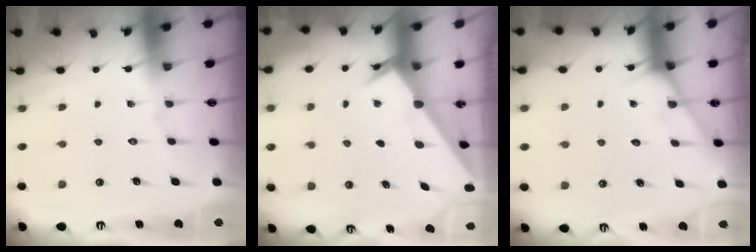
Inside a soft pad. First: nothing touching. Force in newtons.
{"total": 2.5, "press": 2.5, "slide": 0.2}
{"total": 5.2, "press": 5.2, "slide": 0.5}